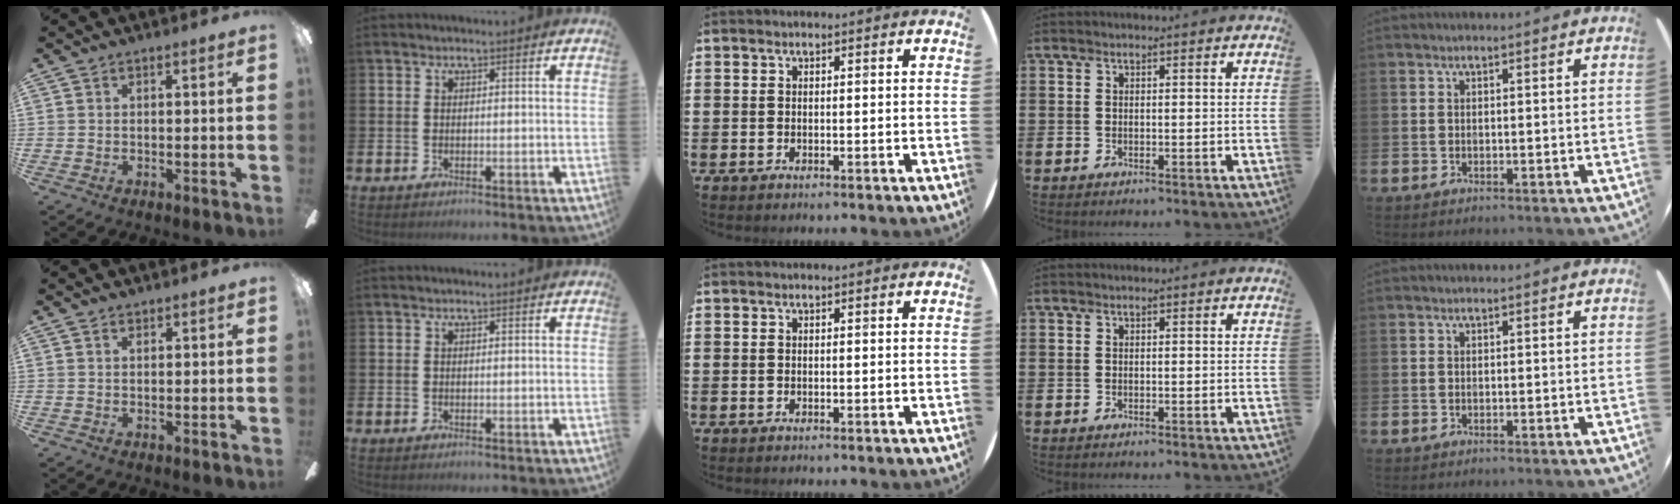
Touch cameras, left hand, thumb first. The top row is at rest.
{"thumb": {"total": 0.8, "force": [0.6, 0.4, 0.3], "torque": [-0.006, 0.001, 0.012]}}